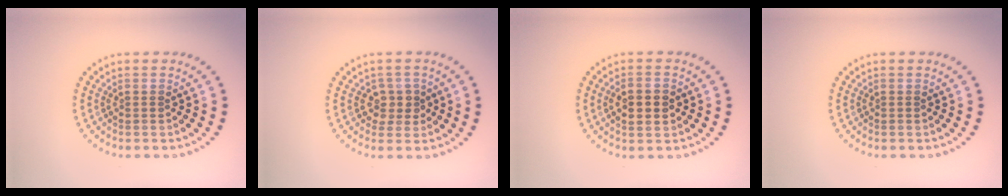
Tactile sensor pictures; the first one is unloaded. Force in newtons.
{"total": 1.8, "press": 1.7, "slide": 0.5}
{"total": 2.8, "press": 2.8, "slide": 0.2}
{"total": 0.0}